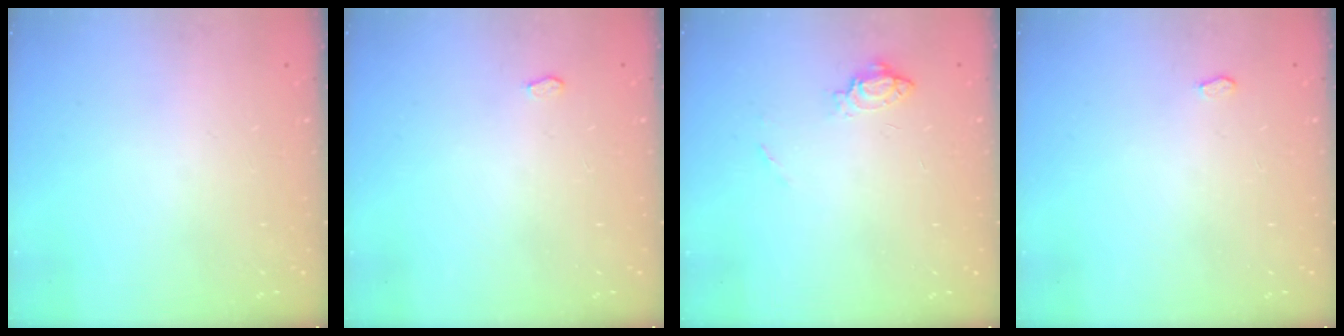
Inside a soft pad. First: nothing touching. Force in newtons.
{"total": 2.3, "press": 2.3, "slide": 0.3}
{"total": 6.4, "press": 6.4, "slide": 0.7}
{"total": 2.3, "press": 2.3, "slide": 0.3}